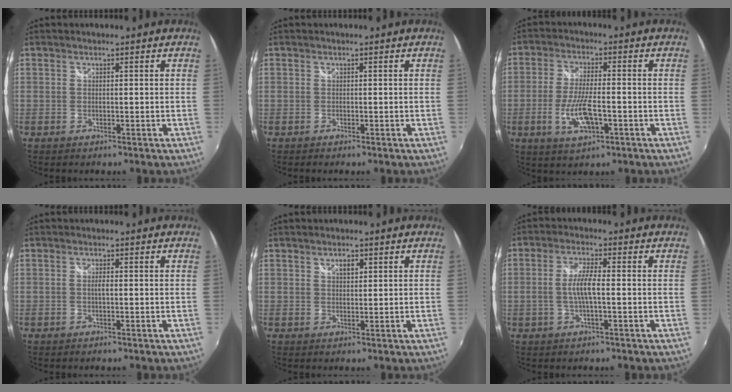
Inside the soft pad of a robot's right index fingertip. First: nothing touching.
{"total": 0.0}
{"total": 8.6, "force": [-2.9, 2.7, 7.7], "torque": [-0.156, -0.009, -0.052]}
{"total": 1.1, "force": [-0.2, 0.1, 1.1], "torque": [-0.021, 0.002, -0.005]}
{"total": 1.8, "force": [0.9, 1.0, 1.2], "torque": [-0.017, 0.004, 0.015]}
{"total": 5.1, "force": [-0.8, 0.6, 5.0], "torque": [-0.097, 0.001, -0.013]}